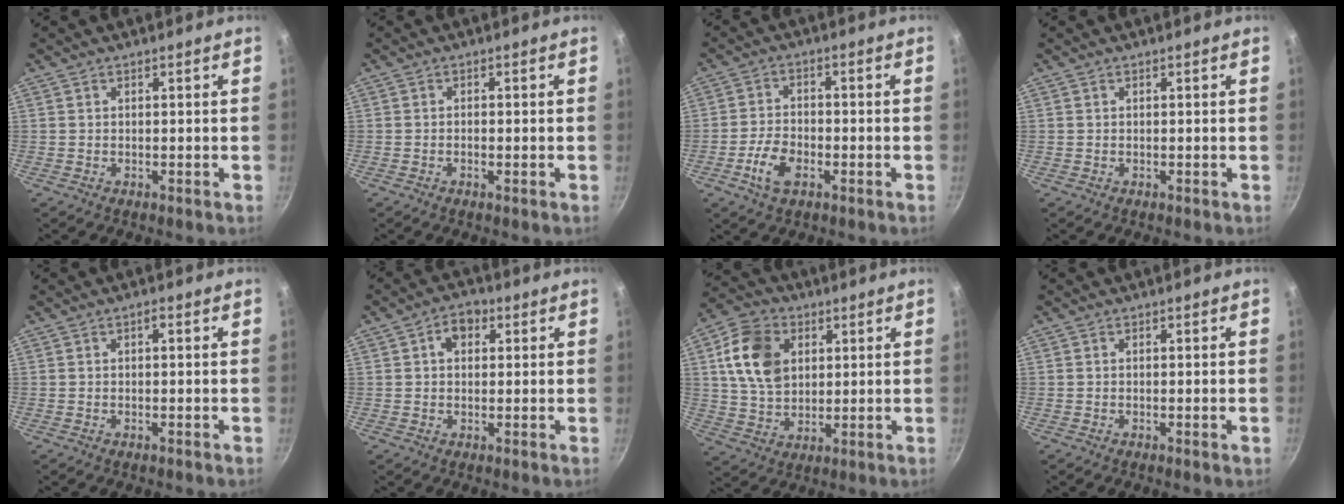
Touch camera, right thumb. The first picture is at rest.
{"total": 1.2, "force": [-0.3, 0.3, 1.1], "torque": [-0.025, 0.001, -0.008]}
{"total": 6.8, "force": [-2.7, 3.7, 5.0], "torque": [-0.095, 0.016, -0.052]}
{"total": 0.0}
{"total": 1.1, "force": [0.0, 0.3, 1.1], "torque": [-0.027, 0.004, 0.000]}
{"total": 4.9, "force": [1.5, 3.6, 3.0], "torque": [-0.024, 0.006, 0.016]}
{"total": 13.2, "force": [3.6, 9.6, 8.2], "torque": [-0.128, -0.003, 0.062]}
{"total": 0.9, "force": [-0.3, -0.2, 0.9], "torque": [-0.020, 0.000, -0.005]}